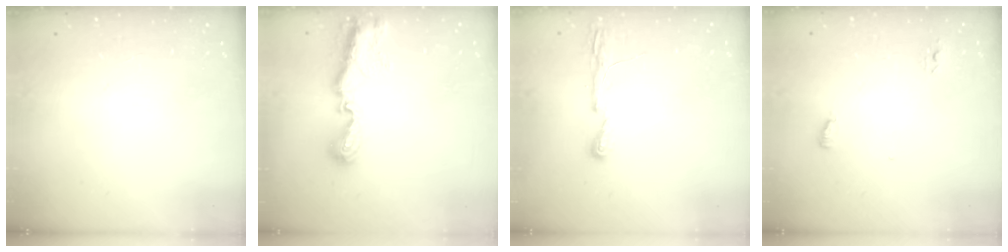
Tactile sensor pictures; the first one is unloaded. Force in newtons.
{"total": 9.9, "press": 9.9, "slide": 0.7}
{"total": 4.3, "press": 4.2, "slide": 0.6}
{"total": 4.2, "press": 4.0, "slide": 1.3}